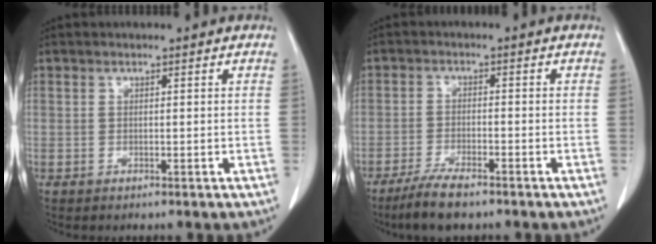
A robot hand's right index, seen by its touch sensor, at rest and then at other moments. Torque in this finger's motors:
{"motor_torque": [0.46, -0.47, 0.21, 0.07]}